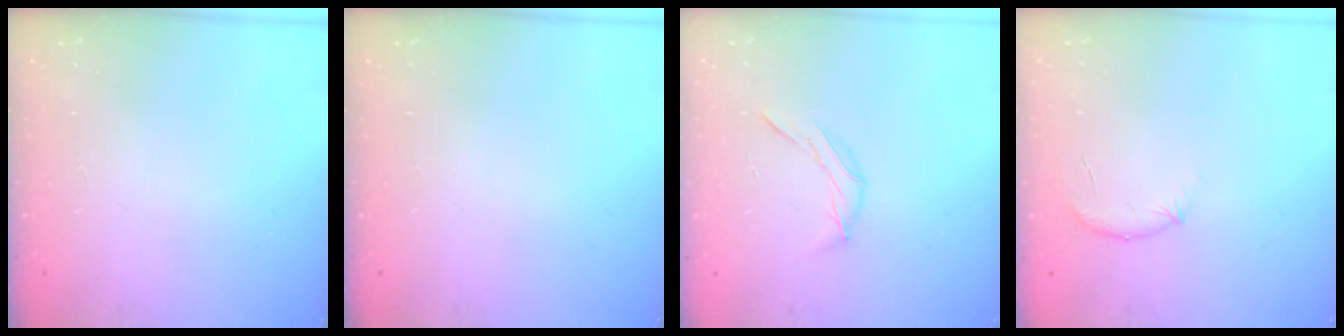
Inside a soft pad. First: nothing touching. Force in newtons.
{"total": 0.0}
{"total": 6.3, "press": 6.2, "slide": 1.0}
{"total": 8.3, "press": 8.1, "slide": 1.7}